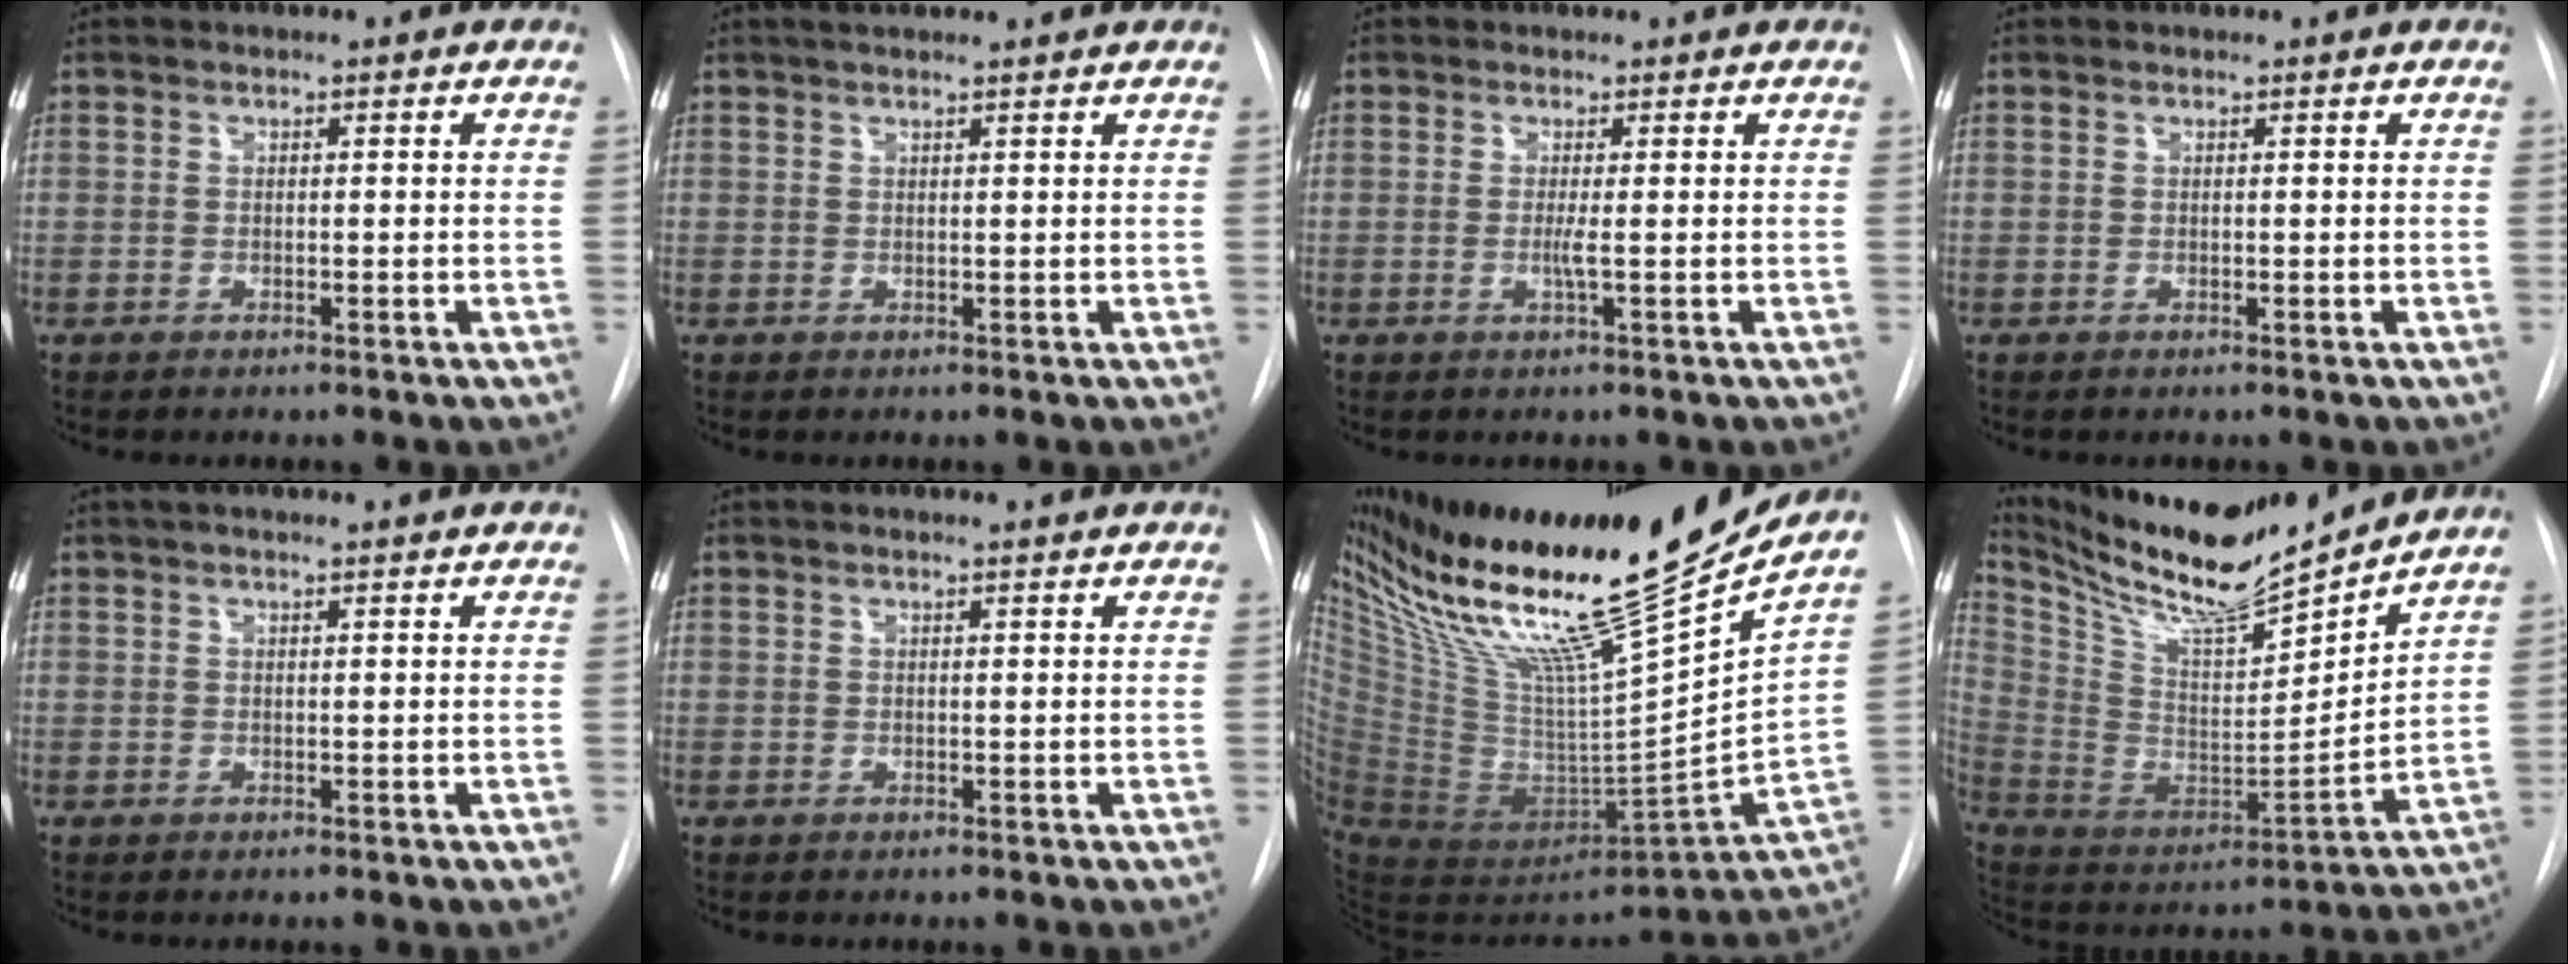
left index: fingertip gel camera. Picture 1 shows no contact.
{"total": 5.5, "force": [4.9, 0.2, 2.4], "torque": [-0.036, 0.024, 0.063]}
{"total": 1.1, "force": [-0.1, -0.3, 1.1], "torque": [-0.025, -0.004, -0.003]}
{"total": 0.0}
{"total": 4.5, "force": [3.9, 0.0, 2.3], "torque": [-0.034, 0.022, 0.050]}
{"total": 1.9, "force": [1.7, -0.2, 0.7], "torque": [-0.012, 0.007, 0.022]}
{"total": 30.7, "force": [22.5, 0.9, 20.8], "torque": [-0.354, -0.020, 0.375]}
{"total": 22.0, "force": [19.8, 1.7, 9.6], "torque": [-0.195, -0.029, 0.338]}